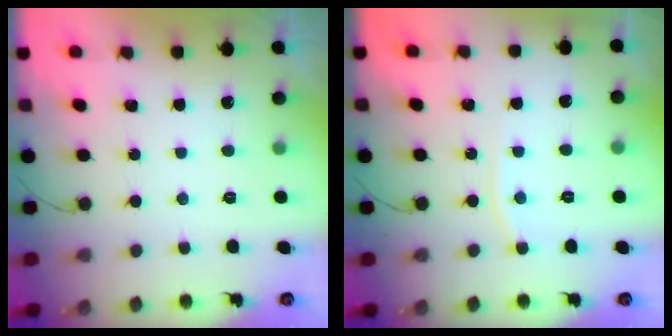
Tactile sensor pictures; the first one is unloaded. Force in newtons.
{"total": 4.3, "press": 4.3, "slide": 0.5}